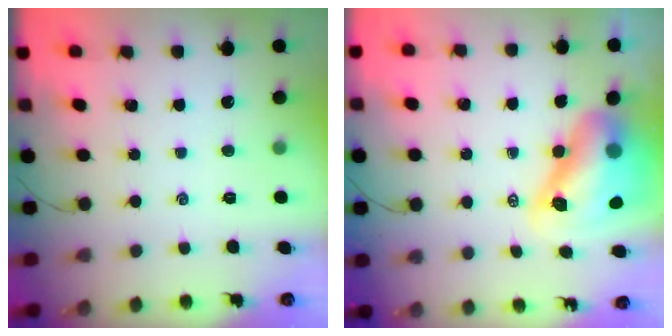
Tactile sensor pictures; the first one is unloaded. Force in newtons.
{"total": 12.9, "press": 12.3, "slide": 4.0}